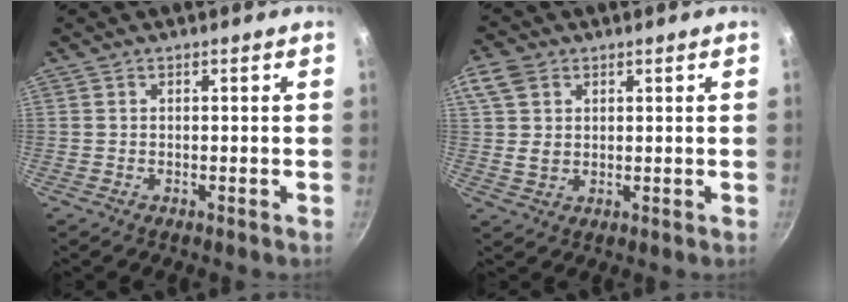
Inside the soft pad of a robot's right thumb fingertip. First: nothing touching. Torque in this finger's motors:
{"motor_torque": [-0.37, 0.61, 0.12, -0.05, 0.12]}